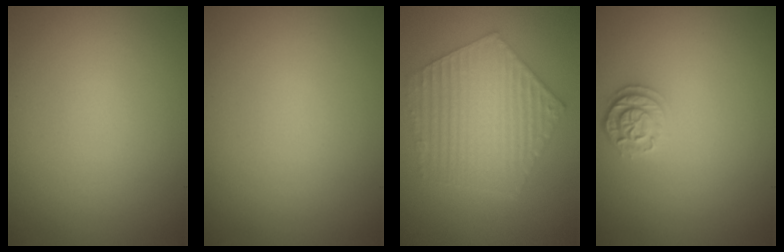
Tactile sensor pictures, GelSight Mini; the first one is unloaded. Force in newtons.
{"total": 0.0}
{"total": 6.2, "press": 4.8, "slide": 4.0}
{"total": 2.1, "press": 1.8, "slide": 0.9}